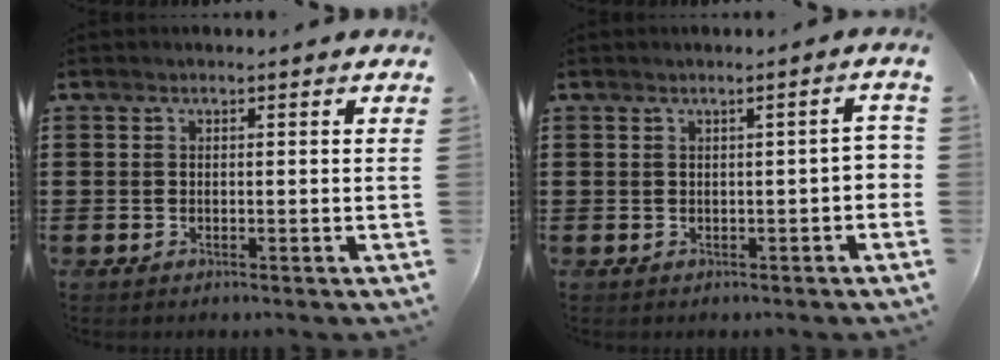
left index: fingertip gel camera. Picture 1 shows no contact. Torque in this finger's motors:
{"motor_torque": [0.05, 0.17, 0.09, 0.04]}